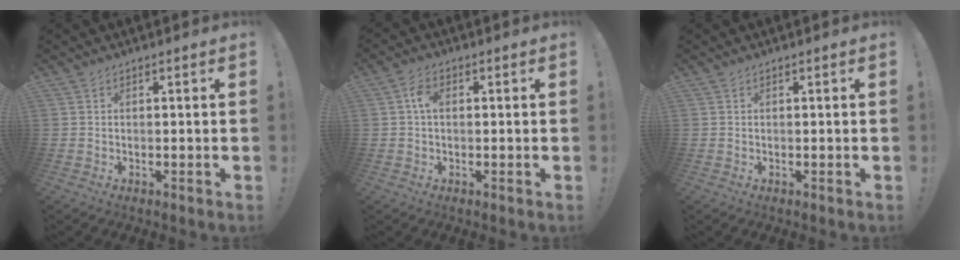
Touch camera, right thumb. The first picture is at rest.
{"total": 4.3, "force": [0.6, 2.8, 3.3], "torque": [-0.055, 0.010, 0.009]}
{"total": 0.0}